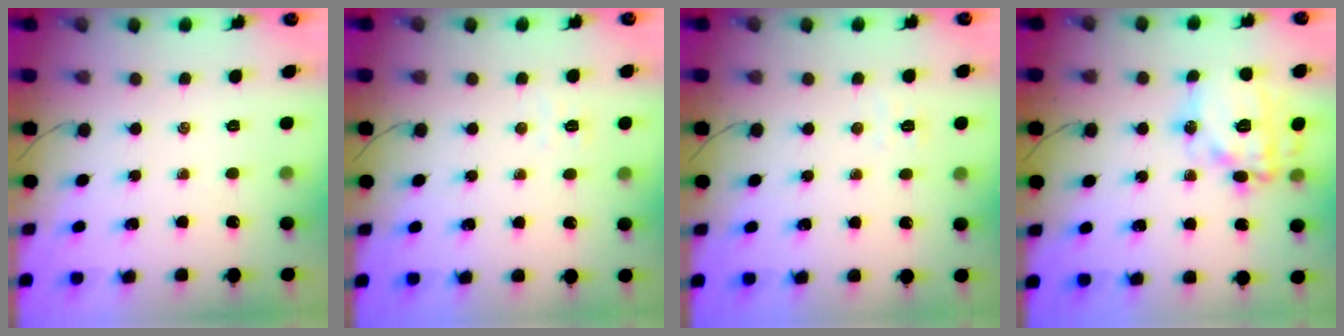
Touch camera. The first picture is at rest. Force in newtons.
{"total": 2.4, "press": 2.3, "slide": 0.8}
{"total": 2.4, "press": 2.3, "slide": 0.8}
{"total": 15.8, "press": 15.8, "slide": 0.6}